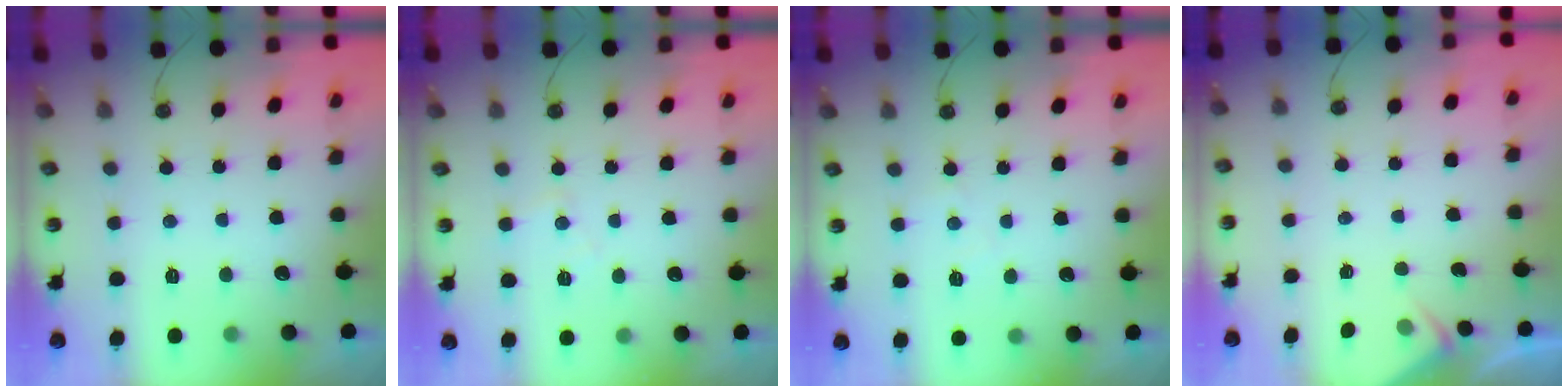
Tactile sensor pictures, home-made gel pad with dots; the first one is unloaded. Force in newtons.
{"total": 5.6, "press": 5.5, "slide": 0.8}
{"total": 3.6, "press": 3.5, "slide": 0.6}
{"total": 2.2, "press": 2.1, "slide": 0.4}